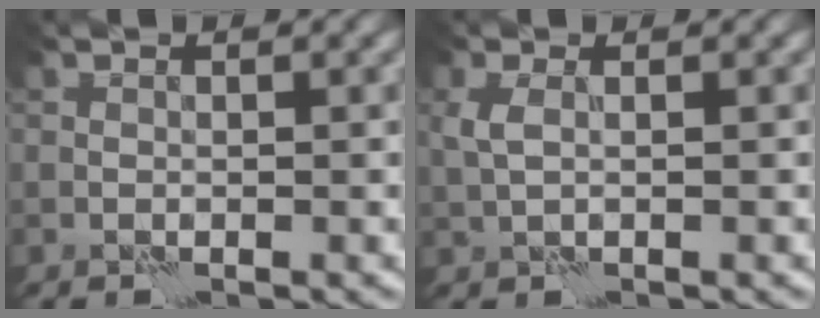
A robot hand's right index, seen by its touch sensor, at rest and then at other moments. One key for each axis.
{"total": 1.3, "fx": 0.5, "fy": 0.5, "fz": 1.1, "tx": -0.028, "ty": 0.001, "tz": 0.009}